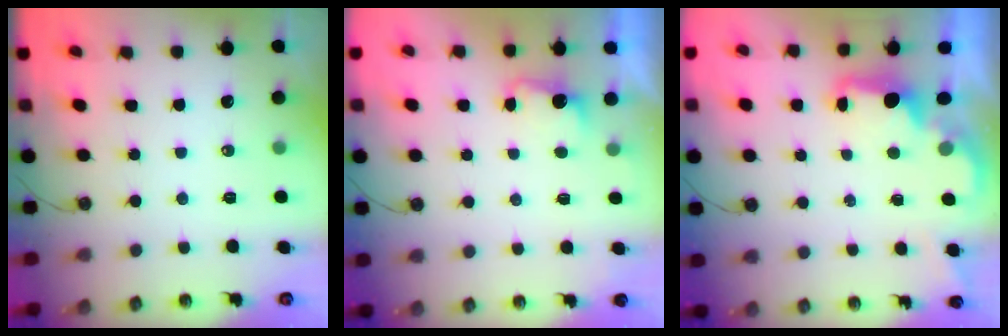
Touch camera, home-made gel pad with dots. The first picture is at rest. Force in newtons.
{"total": 1.9, "press": 1.7, "slide": 0.8}
{"total": 2.0, "press": 1.9, "slide": 0.8}